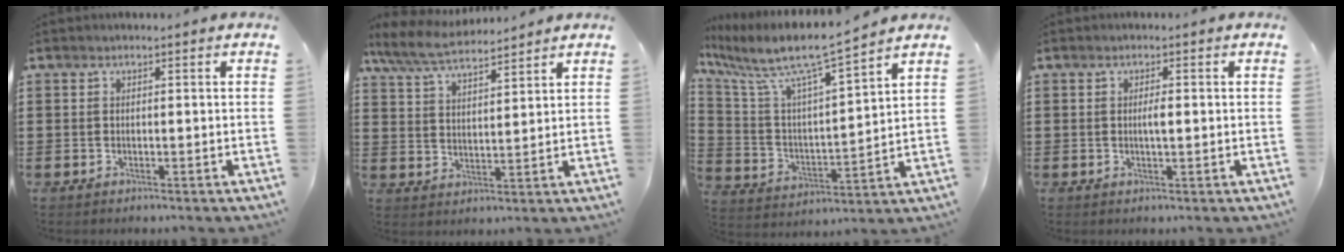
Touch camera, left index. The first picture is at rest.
{"total": 6.4, "force": [5.8, 0.9, 2.7], "torque": [-0.073, -0.021, 0.103]}
{"total": 9.2, "force": [7.5, 0.5, 5.2], "torque": [-0.134, -0.054, 0.121]}
{"total": 1.8, "force": [0.1, 0.3, 1.7], "torque": [-0.033, -0.001, 0.002]}